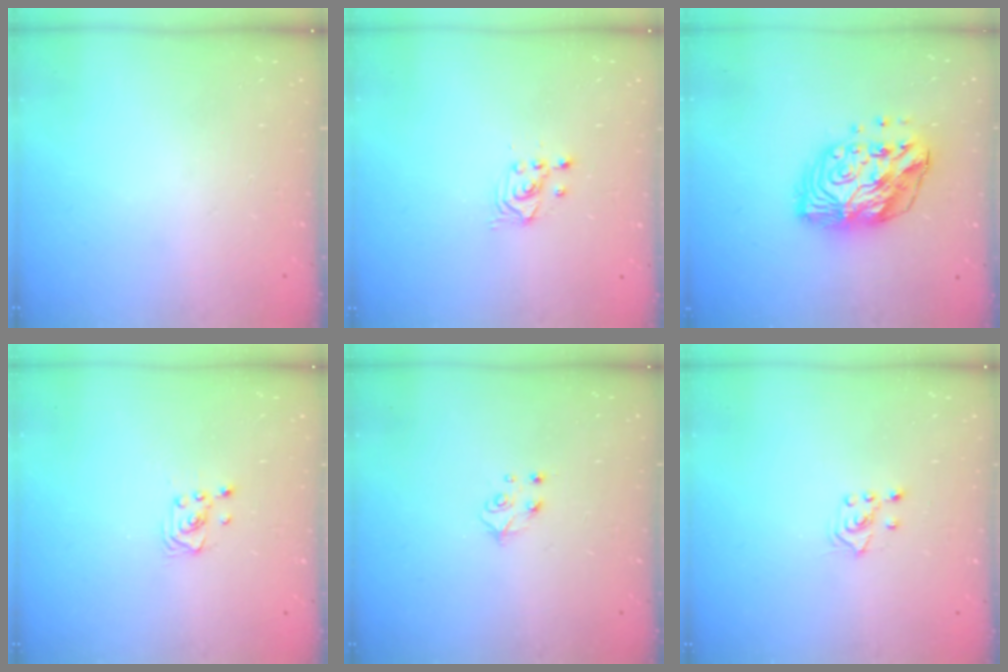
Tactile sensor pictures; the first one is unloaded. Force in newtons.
{"total": 2.4, "press": 2.3, "slide": 0.2}
{"total": 13.7, "press": 13.6, "slide": 1.2}
{"total": 2.6, "press": 2.6, "slide": 0.3}
{"total": 5.2, "press": 5.1, "slide": 0.7}
{"total": 3.0, "press": 2.9, "slide": 0.7}